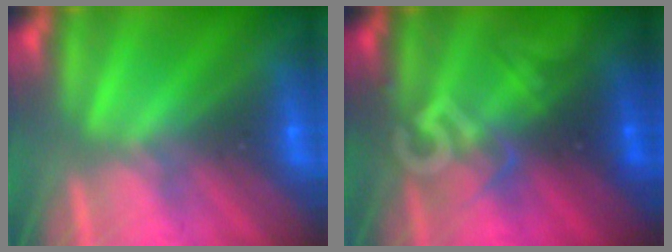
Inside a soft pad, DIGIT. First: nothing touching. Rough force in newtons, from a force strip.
{"total": 2.9}